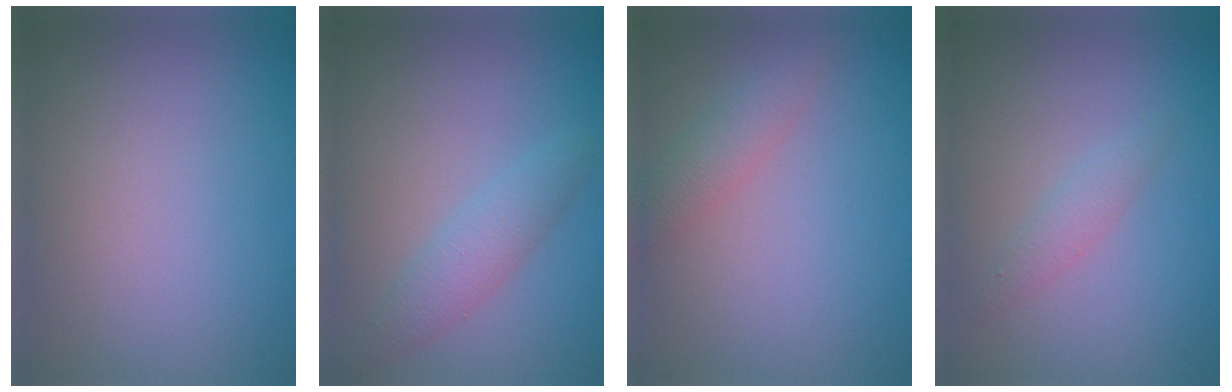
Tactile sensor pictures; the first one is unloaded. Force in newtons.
{"total": 2.7, "press": 2.7, "slide": 0.1}
{"total": 2.3, "press": 2.3, "slide": 0.0}
{"total": 1.5, "press": 1.5, "slide": 0.0}